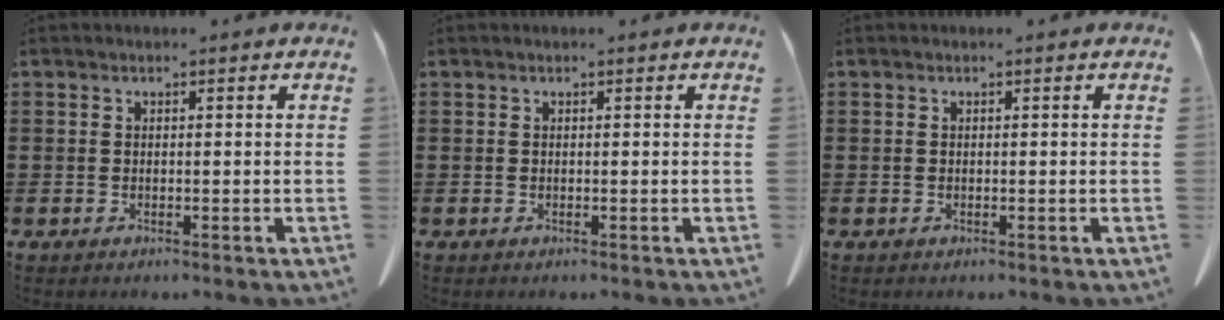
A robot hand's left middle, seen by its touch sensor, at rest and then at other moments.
{"total": 0.0}
{"total": 0.0}